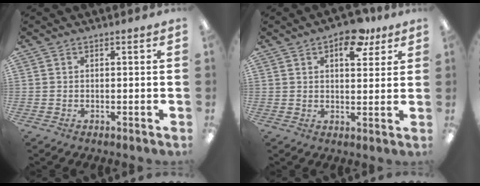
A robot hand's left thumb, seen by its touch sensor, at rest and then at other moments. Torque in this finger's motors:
{"motor_torque": [-0.04, -0.05, -0.50, 0.04, 0.09]}